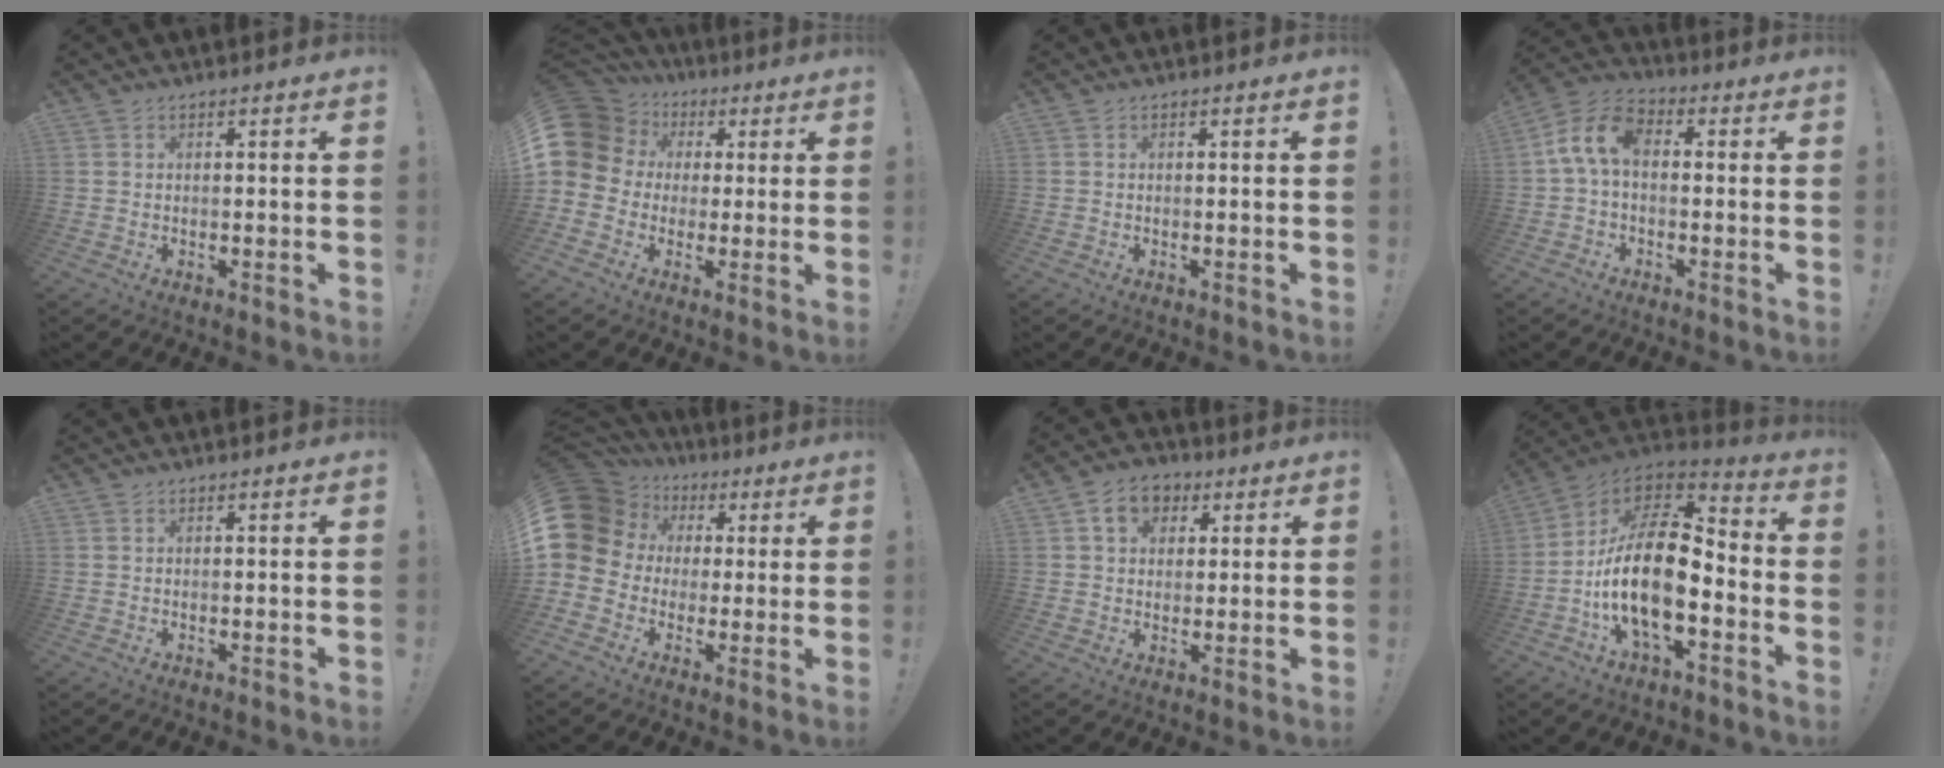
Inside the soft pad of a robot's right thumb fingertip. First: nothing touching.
{"total": 12.2, "force": [2.3, 10.7, 5.4], "torque": [-0.102, -0.002, 0.050]}
{"total": 0.0}
{"total": 9.9, "force": [0.9, 5.8, 7.9], "torque": [-0.168, 0.015, 0.024]}
{"total": 0.0}
{"total": 14.2, "force": [2.5, 12.2, 6.8], "torque": [-0.117, 0.001, 0.059]}
{"total": 8.2, "force": [3.3, 6.3, 4.0], "torque": [-0.059, 0.000, 0.063]}
{"total": 21.3, "force": [-4.2, 10.1, 18.3], "torque": [-0.352, 0.016, -0.069]}